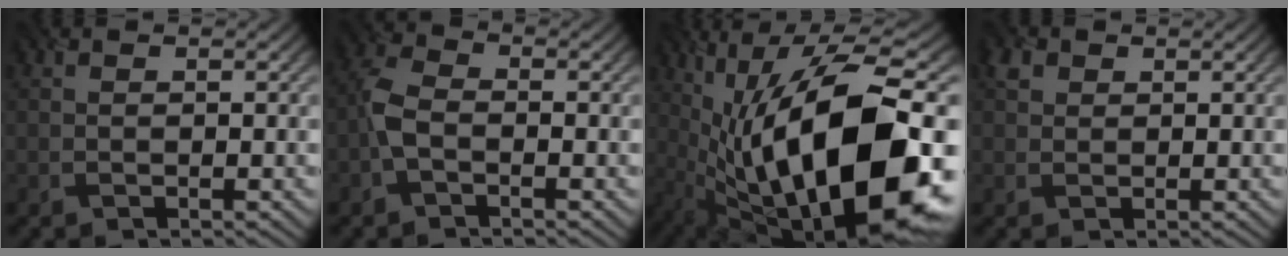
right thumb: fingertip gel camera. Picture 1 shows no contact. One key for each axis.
{"total": 3.9, "fx": -1.4, "fy": 2.3, "fz": 2.8, "tx": -0.076, "ty": 0.005, "tz": -0.040}
{"total": 20.9, "fx": -1.5, "fy": 8.1, "fz": 19.2, "tx": -0.320, "ty": 0.006, "tz": -0.030}
{"total": 1.8, "fx": 0.9, "fy": 1.4, "fz": 0.7, "tx": -0.017, "ty": 0.003, "tz": 0.015}